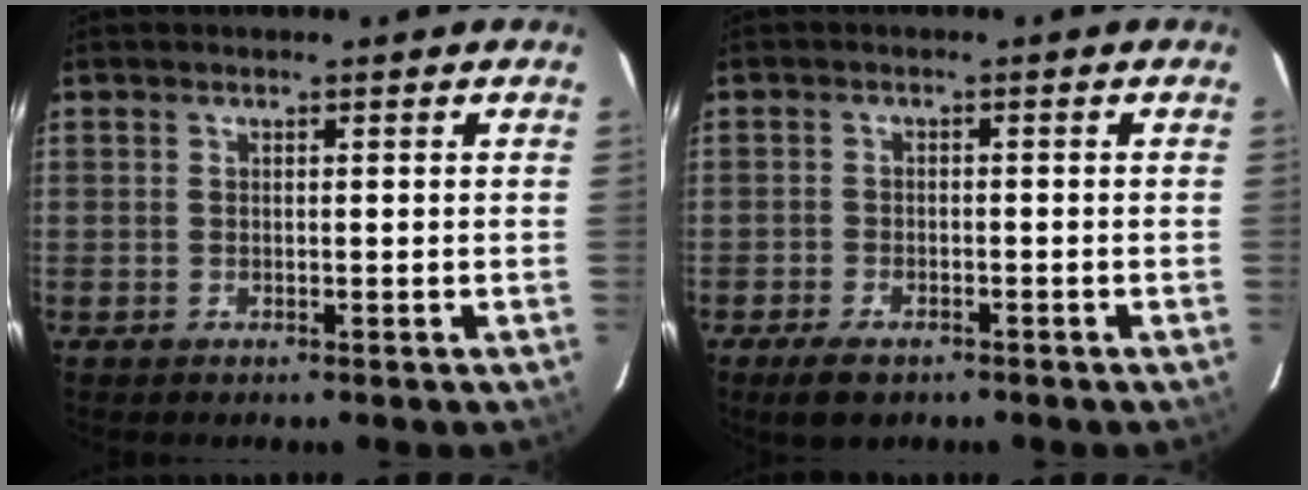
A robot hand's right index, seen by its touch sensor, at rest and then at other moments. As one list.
[{"total": 5.1, "force": [-3.7, 2.6, 2.5], "torque": [-0.066, -0.010, -0.060]}]